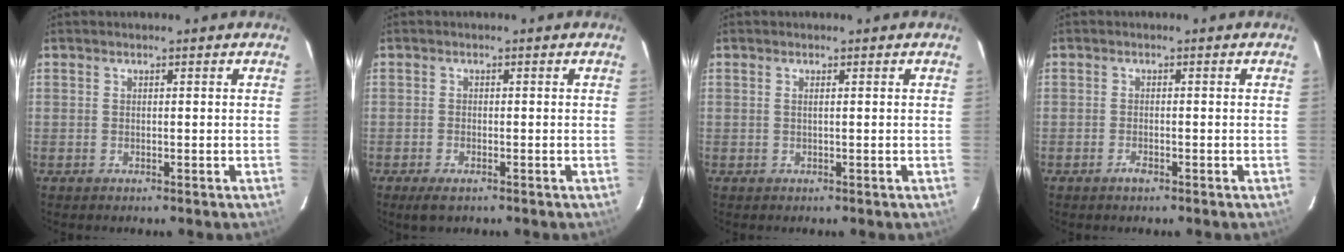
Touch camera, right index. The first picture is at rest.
{"total": 2.9, "force": [-2.0, 1.1, 1.8], "torque": [-0.042, -0.008, -0.036]}
{"total": 0.6, "force": [0.1, -0.2, 0.6], "torque": [-0.011, 0.000, 0.001]}
{"total": 1.5, "force": [-1.0, 0.6, 1.0], "torque": [-0.021, -0.001, -0.018]}